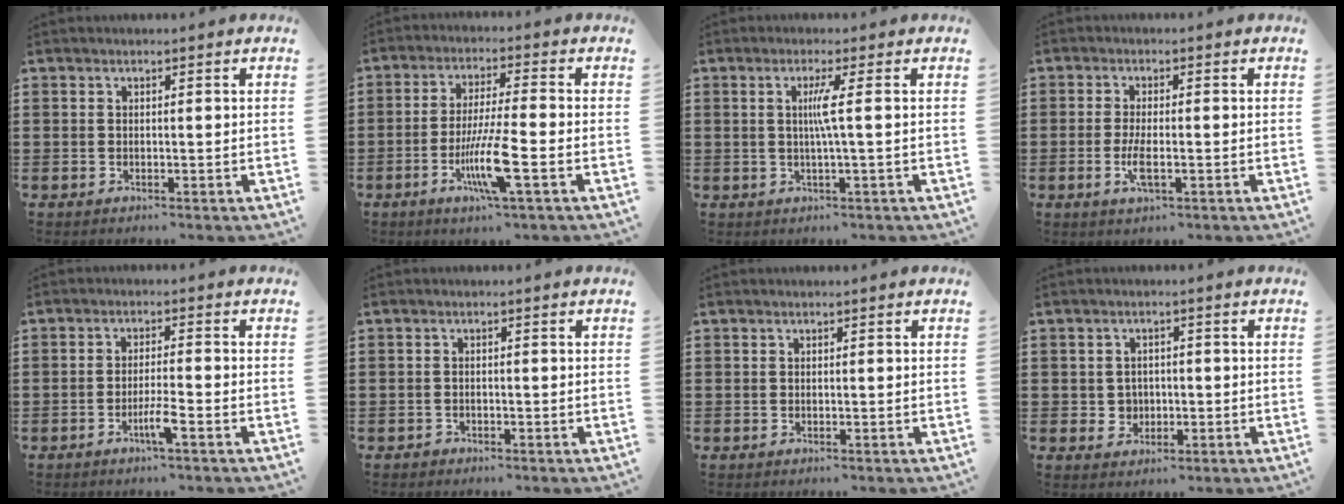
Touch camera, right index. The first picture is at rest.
{"total": 8.9, "force": [-3.4, 0.6, 8.2], "torque": [-0.166, -0.018, -0.065]}
{"total": 3.3, "force": [0.2, -0.8, 3.2], "torque": [-0.061, -0.009, -0.003]}
{"total": 3.7, "force": [-1.1, 0.9, 3.4], "torque": [-0.079, -0.005, -0.028]}
{"total": 3.5, "force": [-2.0, 0.0, 2.8], "torque": [-0.054, -0.004, -0.039]}
{"total": 0.9, "force": [-0.8, 0.4, 0.0], "torque": [-0.001, 0.002, -0.020]}
{"total": 0.0}
{"total": 2.3, "force": [-0.3, 2.2, 0.7], "torque": [-0.022, 0.008, -0.010]}